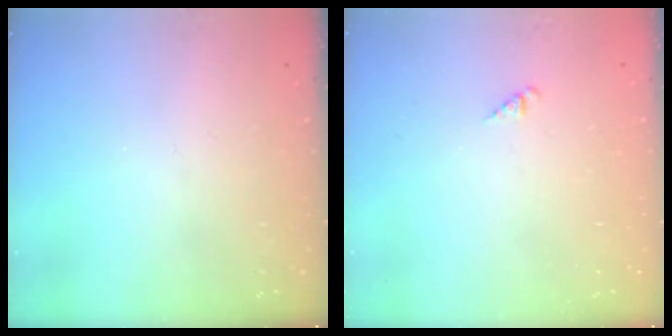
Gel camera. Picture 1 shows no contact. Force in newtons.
{"total": 0.9, "press": 0.9, "slide": 0.2}